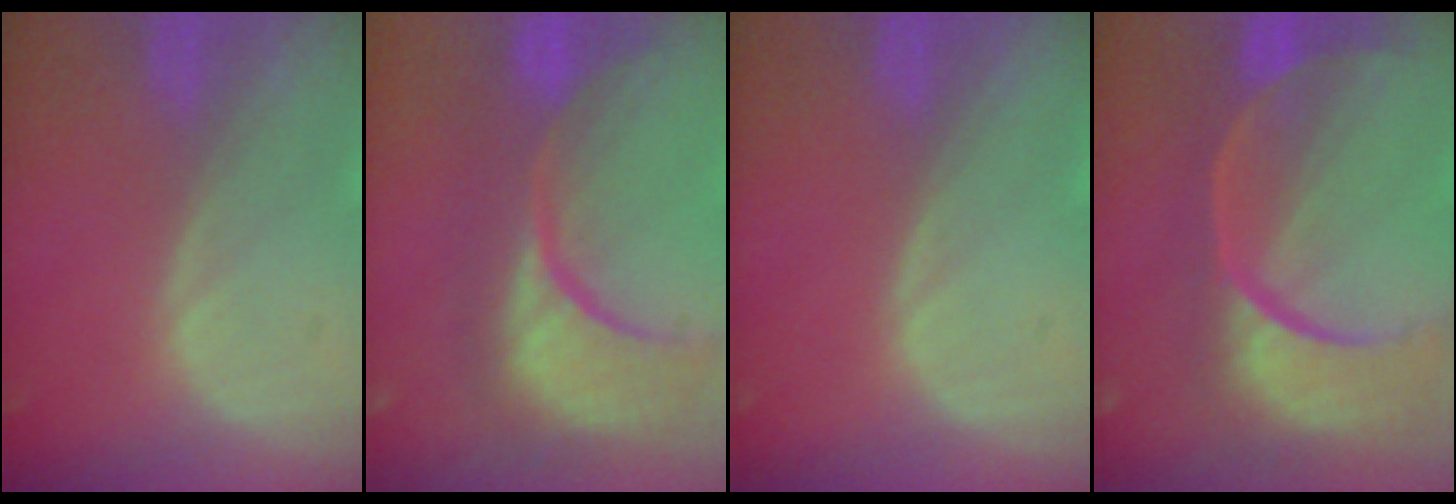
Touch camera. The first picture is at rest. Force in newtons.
{"total": 12.3, "press": 11.1, "slide": 5.3}
{"total": 0.0}
{"total": 13.1, "press": 10.6, "slide": 7.7}